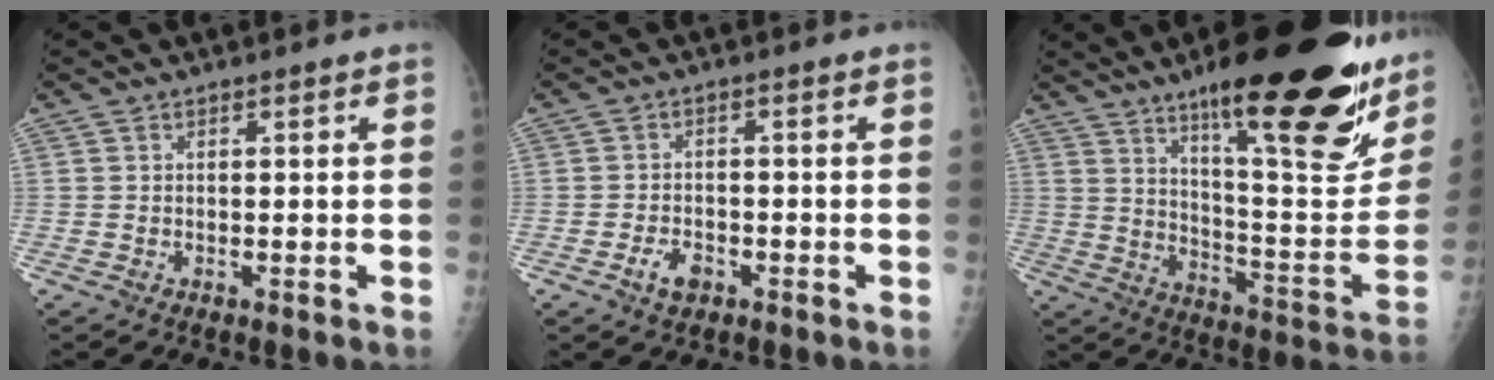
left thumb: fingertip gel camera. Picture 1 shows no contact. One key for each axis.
{"total": 3.5, "fx": -1.8, "fy": 2.2, "fz": 2.0, "tx": -0.030, "ty": 0.010, "tz": -0.029}
{"total": 30.7, "fx": 17.7, "fy": 7.5, "fz": 24.0, "tx": -0.274, "ty": -0.071, "tz": 0.270}